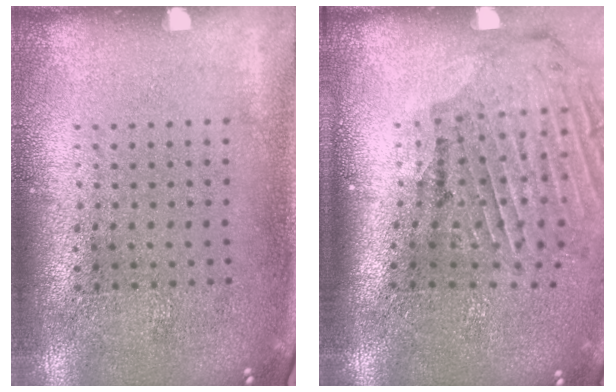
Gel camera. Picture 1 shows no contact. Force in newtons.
{"total": 2.1, "press": 1.9, "slide": 0.8}